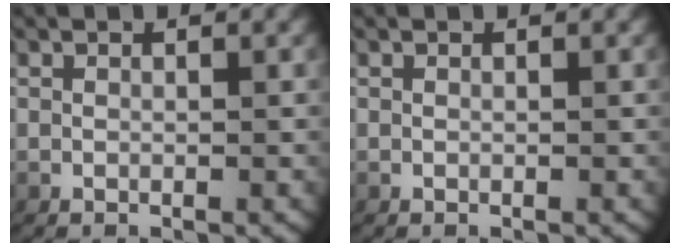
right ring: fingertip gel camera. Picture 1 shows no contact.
{"total": 0.0}